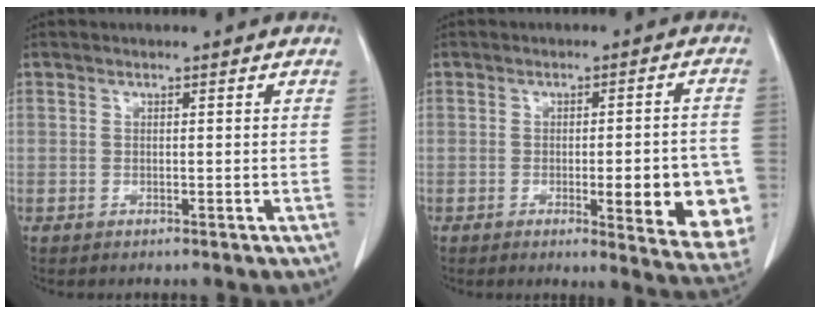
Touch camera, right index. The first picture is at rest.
{"total": 12.8, "force": [-3.2, 2.7, 12.1], "torque": [-0.098, 0.000, -0.030]}